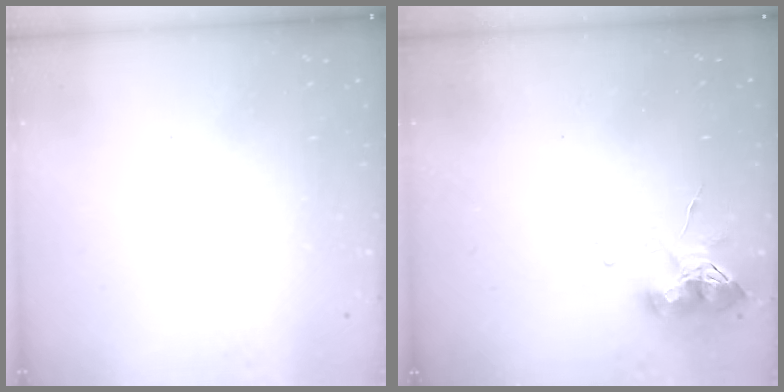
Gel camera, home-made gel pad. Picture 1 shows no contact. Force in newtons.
{"total": 9.3, "press": 9.2, "slide": 1.3}